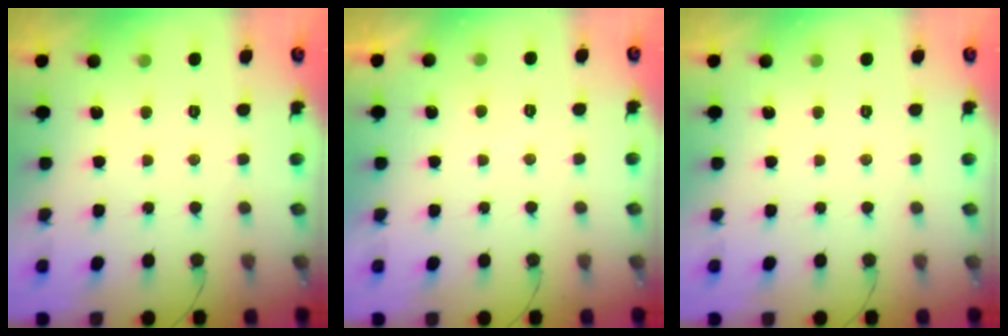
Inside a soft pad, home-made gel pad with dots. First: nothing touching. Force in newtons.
{"total": 2.0, "press": 1.9, "slide": 0.7}
{"total": 0.0}